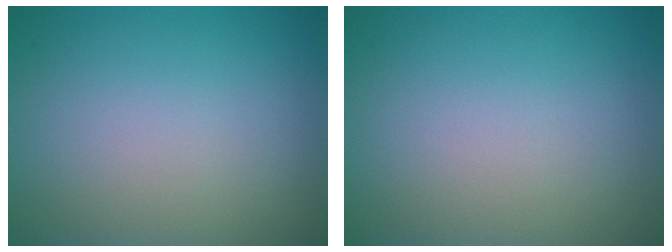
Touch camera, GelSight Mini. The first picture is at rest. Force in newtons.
{"total": 0.0}